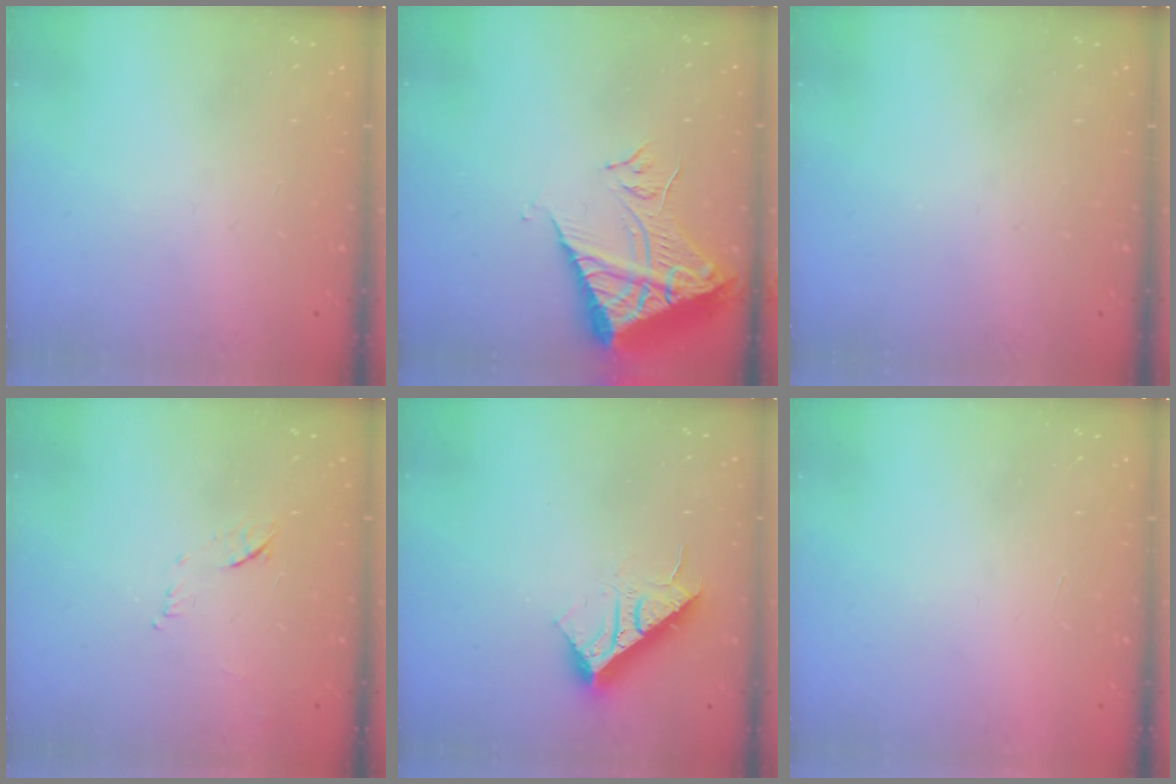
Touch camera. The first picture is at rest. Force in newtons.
{"total": 11.6, "press": 11.5, "slide": 1.1}
{"total": 0.0}
{"total": 7.6, "press": 7.6, "slide": 0.9}
{"total": 14.2, "press": 14.1, "slide": 0.5}
{"total": 1.6, "press": 1.6, "slide": 0.1}